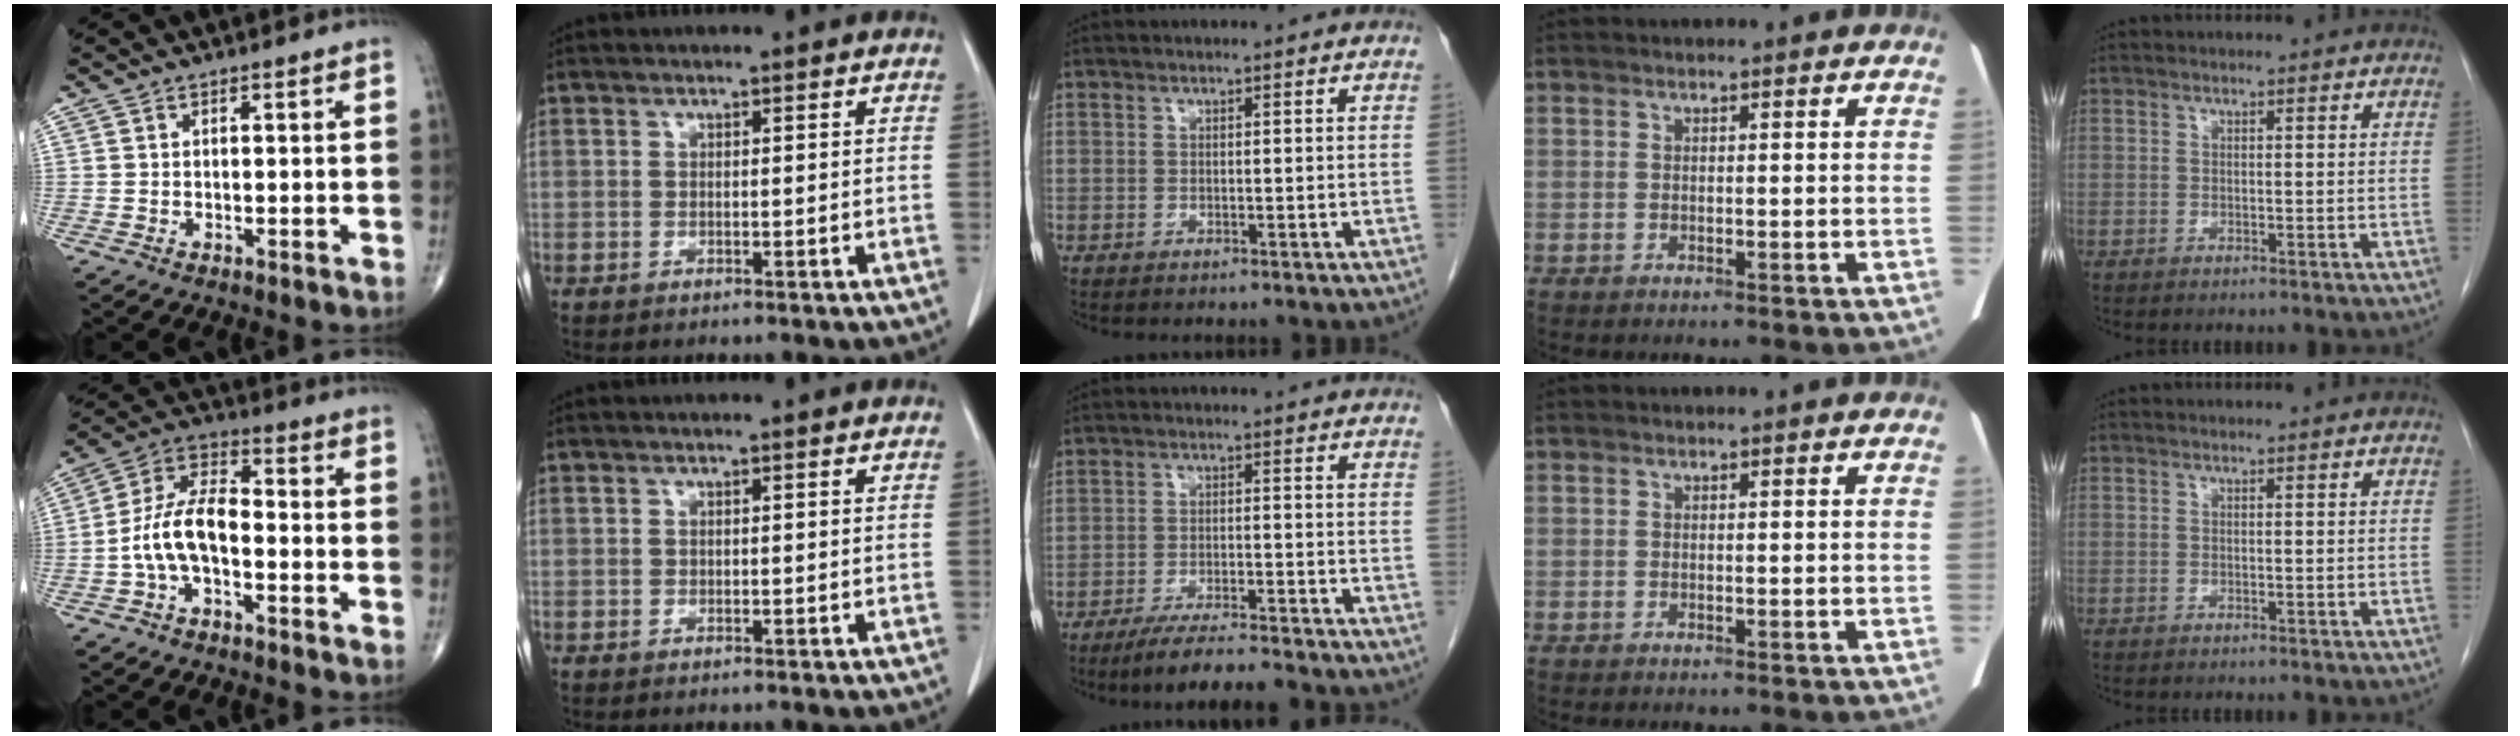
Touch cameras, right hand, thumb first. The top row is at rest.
{"thumb": {"total": 10.1, "force": [-2.6, 5.1, 8.4], "torque": [-0.161, 0.044, -0.057]}, "middle": {"total": 9.1, "force": [-8.1, -0.2, 4.2], "torque": [-0.055, -0.019, -0.129]}}